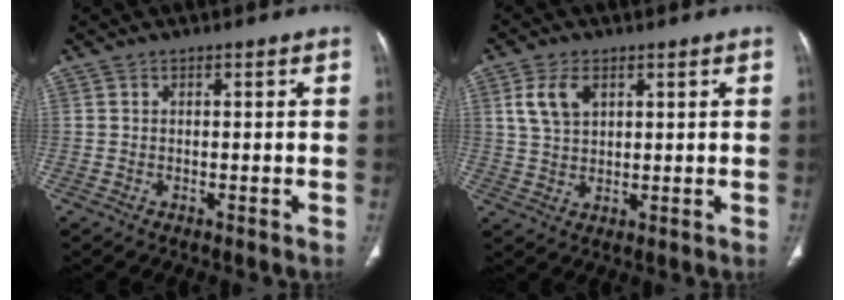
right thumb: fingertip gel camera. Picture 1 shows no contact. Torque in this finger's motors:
{"motor_torque": [-0.75, 0.78, 0.74, 0.13, 0.04]}